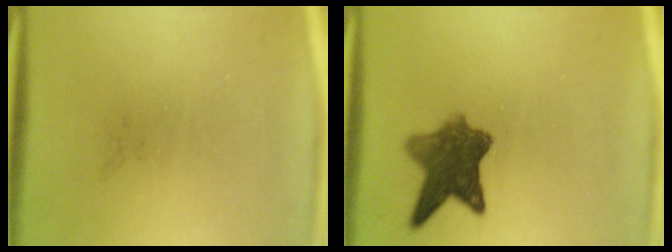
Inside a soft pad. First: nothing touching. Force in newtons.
{"total": 7.5}